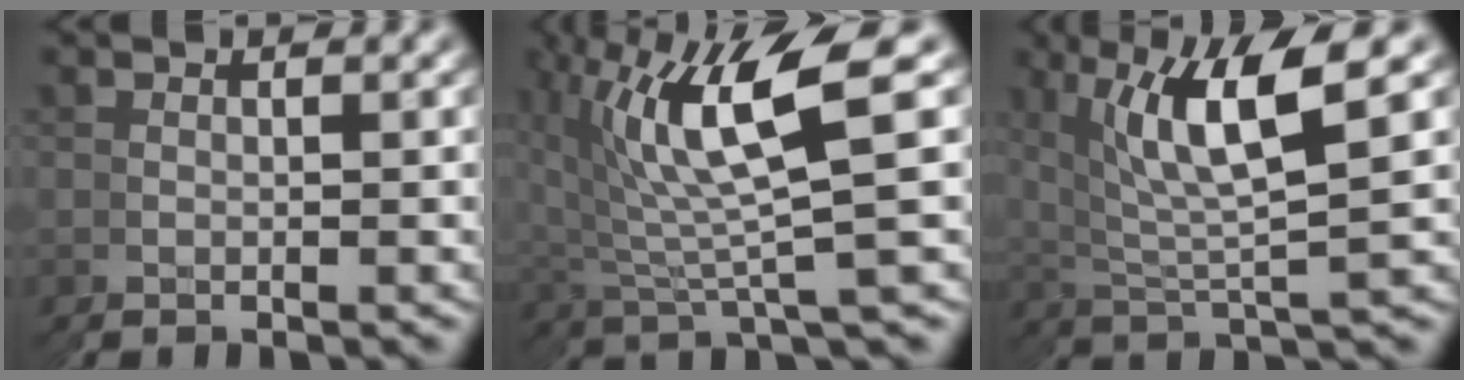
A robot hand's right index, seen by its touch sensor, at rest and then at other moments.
{"total": 7.7, "force": [1.7, 4.0, 6.4], "torque": [-0.123, 0.003, 0.030]}
{"total": 6.1, "force": [2.5, 2.8, 4.8], "torque": [-0.105, 0.006, 0.046]}